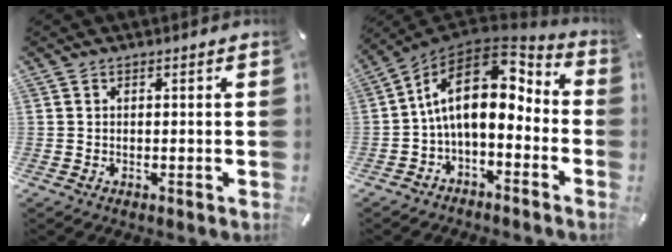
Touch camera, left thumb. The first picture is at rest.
{"total": 15.6, "force": [2.1, 9.2, 12.4], "torque": [-0.227, -0.022, 0.032]}